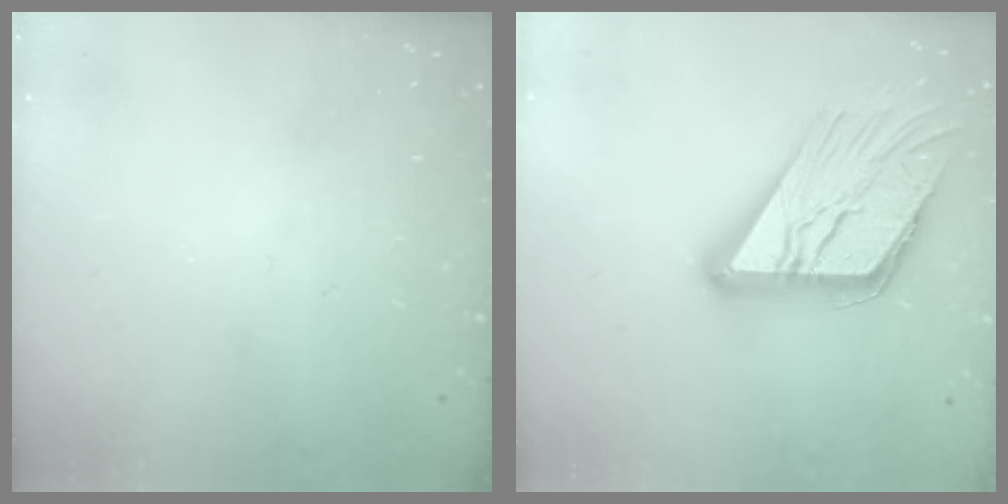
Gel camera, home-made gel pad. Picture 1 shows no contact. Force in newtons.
{"total": 19.0, "press": 18.9, "slide": 1.9}